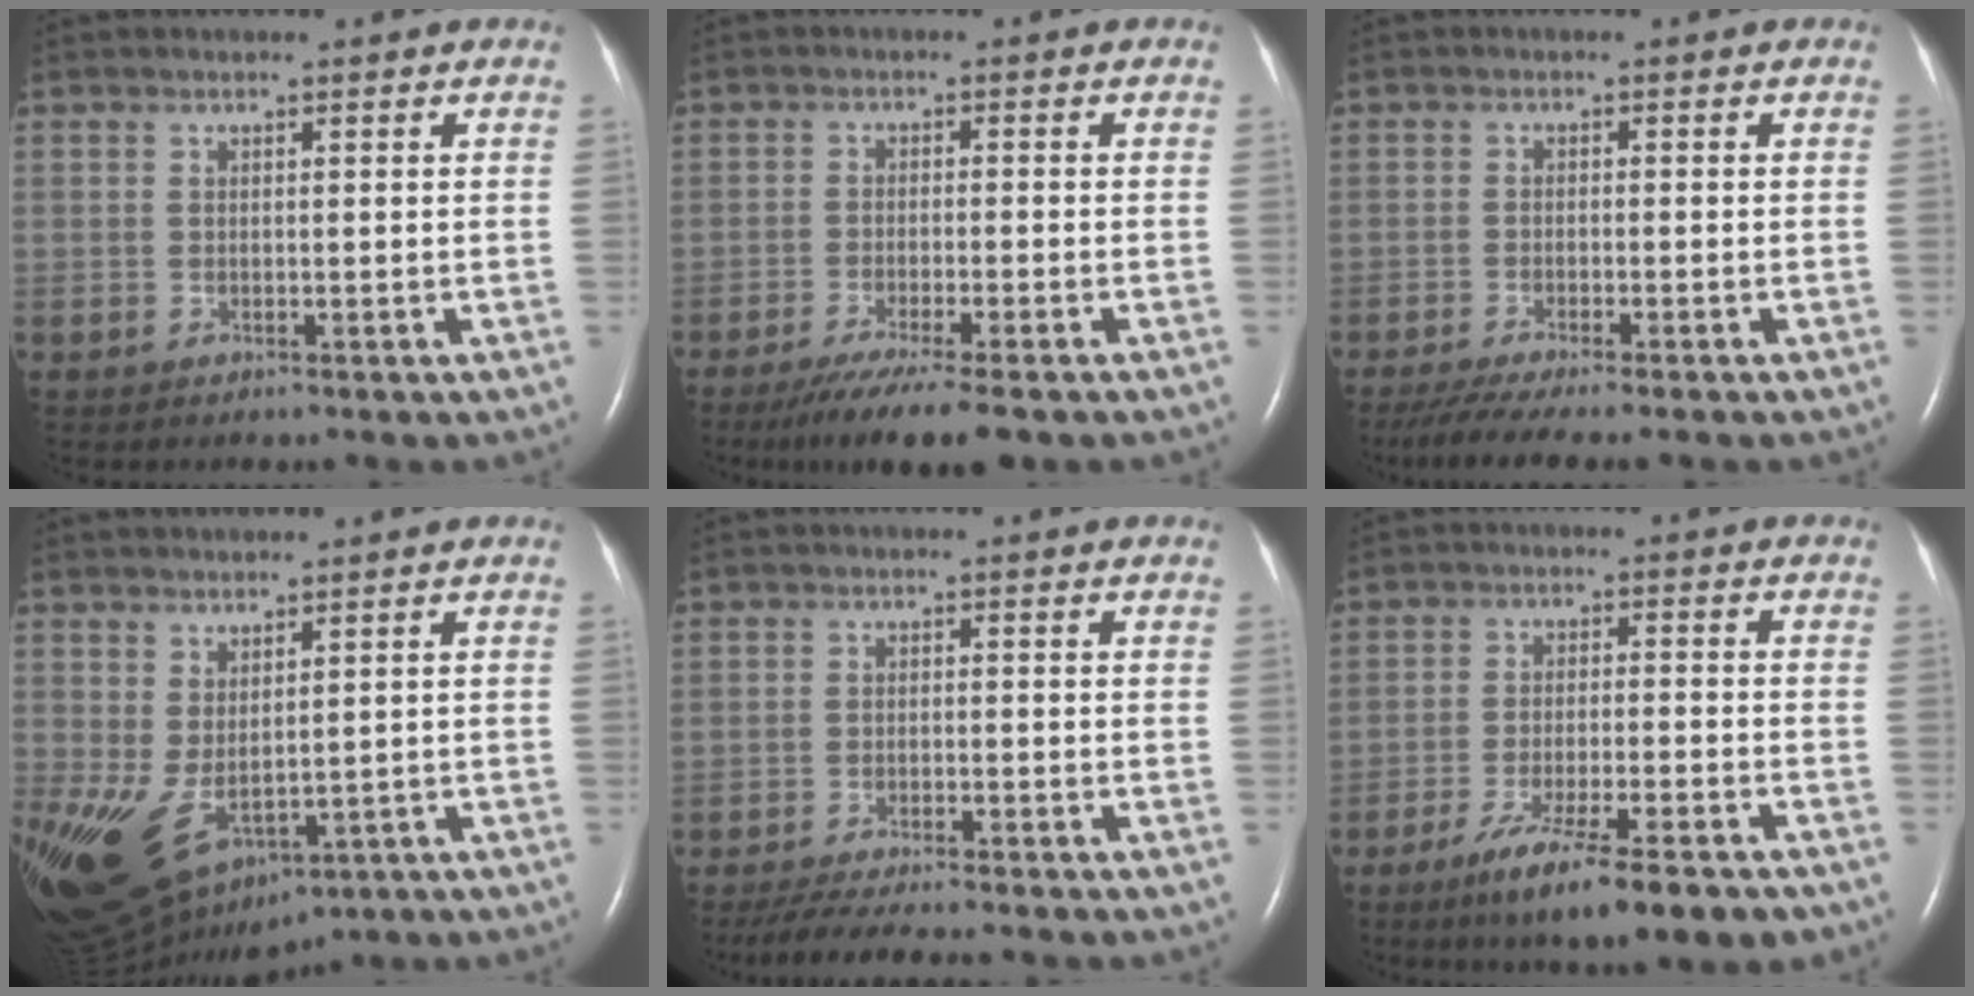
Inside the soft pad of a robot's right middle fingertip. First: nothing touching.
{"total": 8.7, "force": [-6.6, 0.2, 5.7], "torque": [-0.091, -0.022, -0.104]}
{"total": 7.6, "force": [-6.4, 0.1, 4.1], "torque": [-0.066, -0.019, -0.103]}
{"total": 12.8, "force": [-3.8, 6.8, 10.1], "torque": [-0.202, -0.016, -0.033]}
{"total": 8.9, "force": [-7.8, 0.6, 4.1], "torque": [-0.066, -0.021, -0.122]}
{"total": 12.9, "force": [-8.9, 1.6, 9.1], "torque": [-0.139, -0.027, -0.136]}